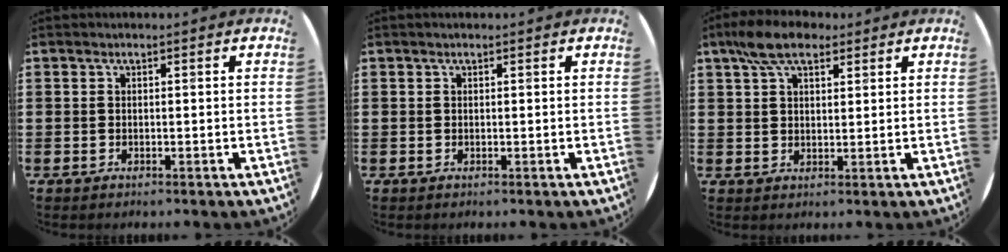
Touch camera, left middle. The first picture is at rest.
{"total": 0.0}
{"total": 6.5, "force": [4.7, 3.2, 3.2], "torque": [-0.069, 0.004, 0.086]}